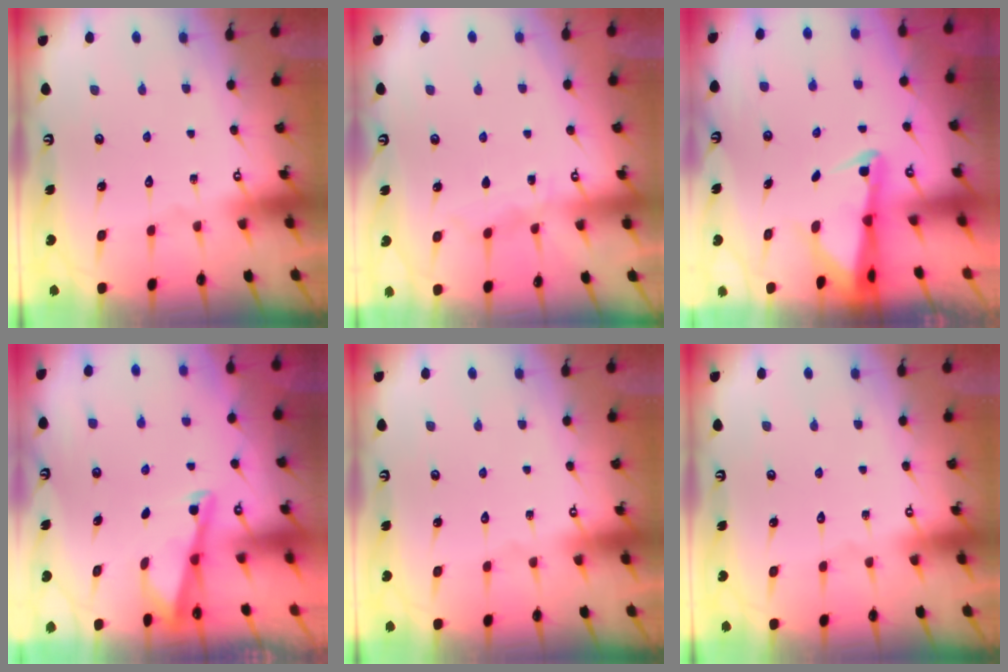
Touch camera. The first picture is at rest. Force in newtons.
{"total": 5.5, "press": 5.5, "slide": 0.6}
{"total": 2.6, "press": 2.5, "slide": 0.5}
{"total": 2.9, "press": 2.9, "slide": 0.2}
{"total": 0.0}
{"total": 0.0}